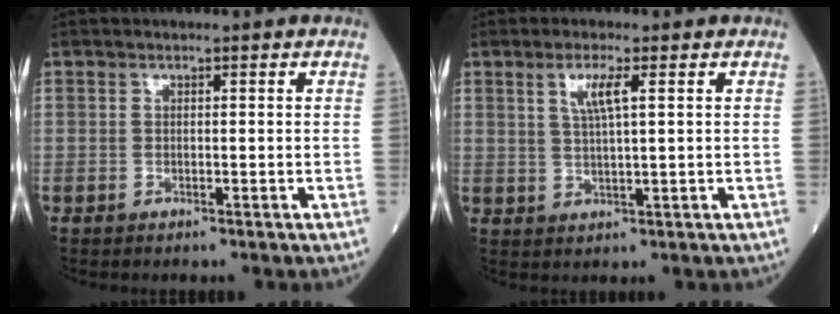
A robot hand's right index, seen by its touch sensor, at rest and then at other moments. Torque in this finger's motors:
{"motor_torque": [0.02, -0.02, 0.07, 0.07]}